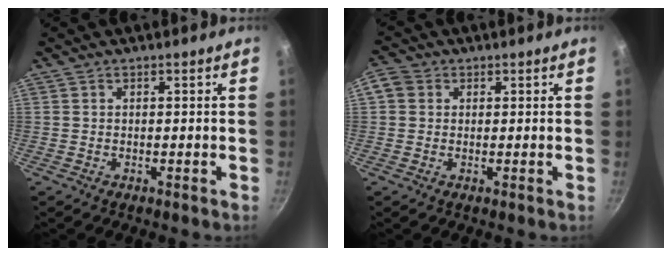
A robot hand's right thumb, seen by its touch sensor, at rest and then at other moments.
{"total": 3.3, "force": [0.7, 2.9, 1.4], "torque": [-0.019, 0.003, 0.002]}